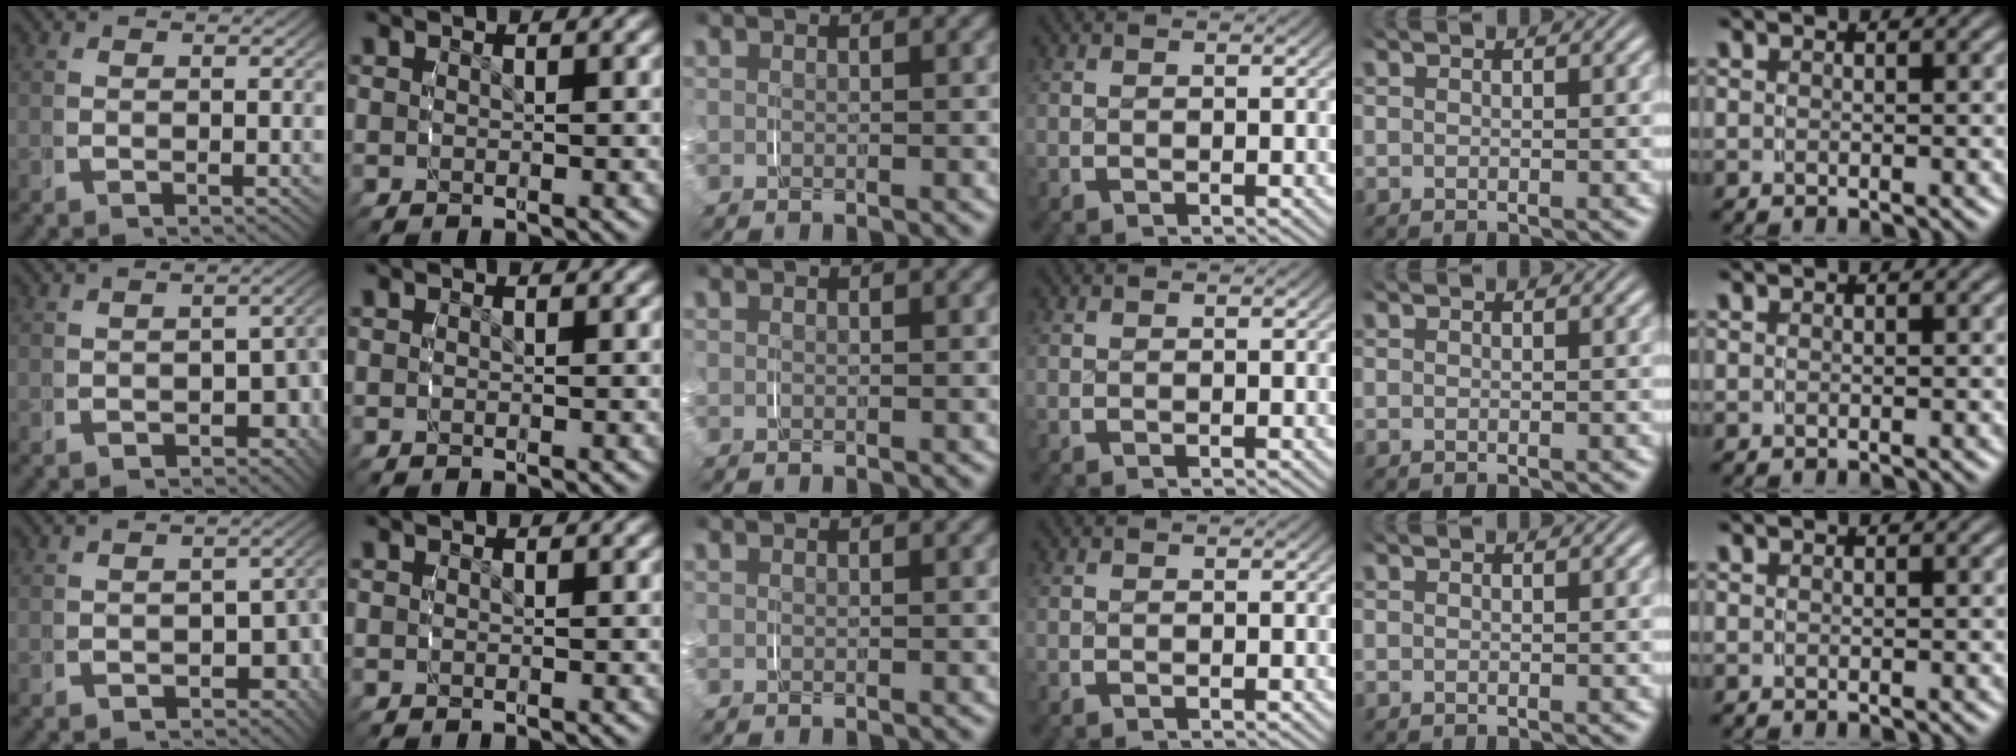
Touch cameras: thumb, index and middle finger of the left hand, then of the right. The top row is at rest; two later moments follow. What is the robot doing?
{"motion": "grasp_and_lifting", "object": "string"}